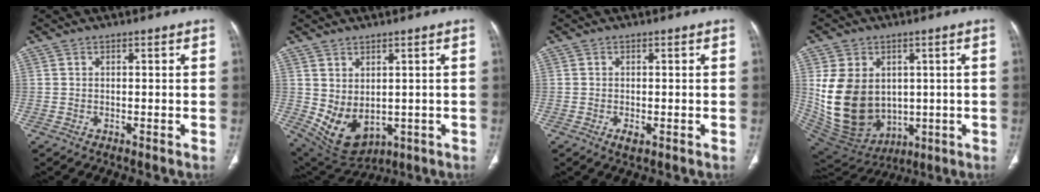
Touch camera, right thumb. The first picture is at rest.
{"total": 9.5, "force": [-0.3, 6.3, 7.1], "torque": [-0.112, -0.009, 0.030]}
{"total": 1.6, "force": [-0.7, 0.7, 1.3], "torque": [-0.025, -0.003, -0.011]}
{"total": 17.8, "force": [1.3, 13.7, 11.3], "torque": [-0.187, -0.014, 0.062]}